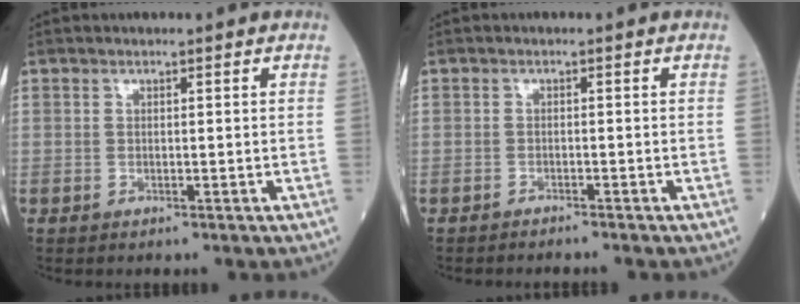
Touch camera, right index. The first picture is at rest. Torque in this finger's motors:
{"motor_torque": [0.02, 0.00, -0.02, 0.02]}